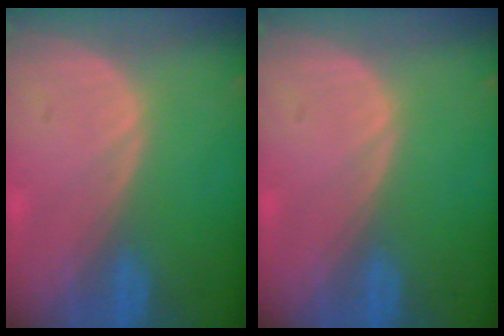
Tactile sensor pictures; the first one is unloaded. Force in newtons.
{"total": 0.0}